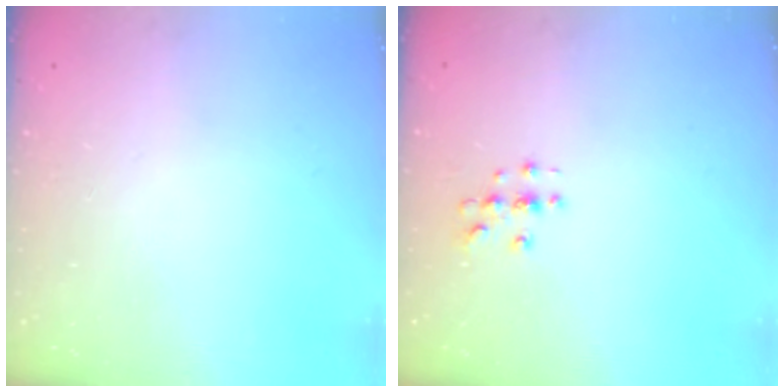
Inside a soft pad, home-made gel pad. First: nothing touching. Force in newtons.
{"total": 2.8, "press": 2.8, "slide": 0.2}